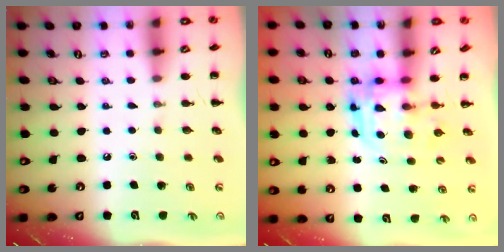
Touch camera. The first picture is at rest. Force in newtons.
{"total": 4.6, "press": 4.4, "slide": 1.1}